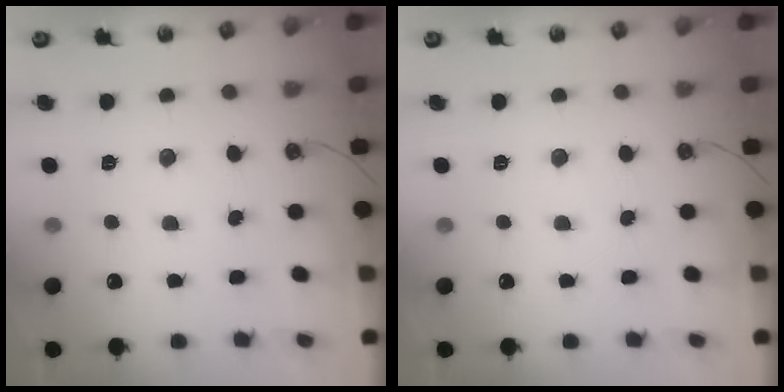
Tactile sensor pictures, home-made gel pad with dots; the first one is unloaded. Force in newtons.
{"total": 0.0}